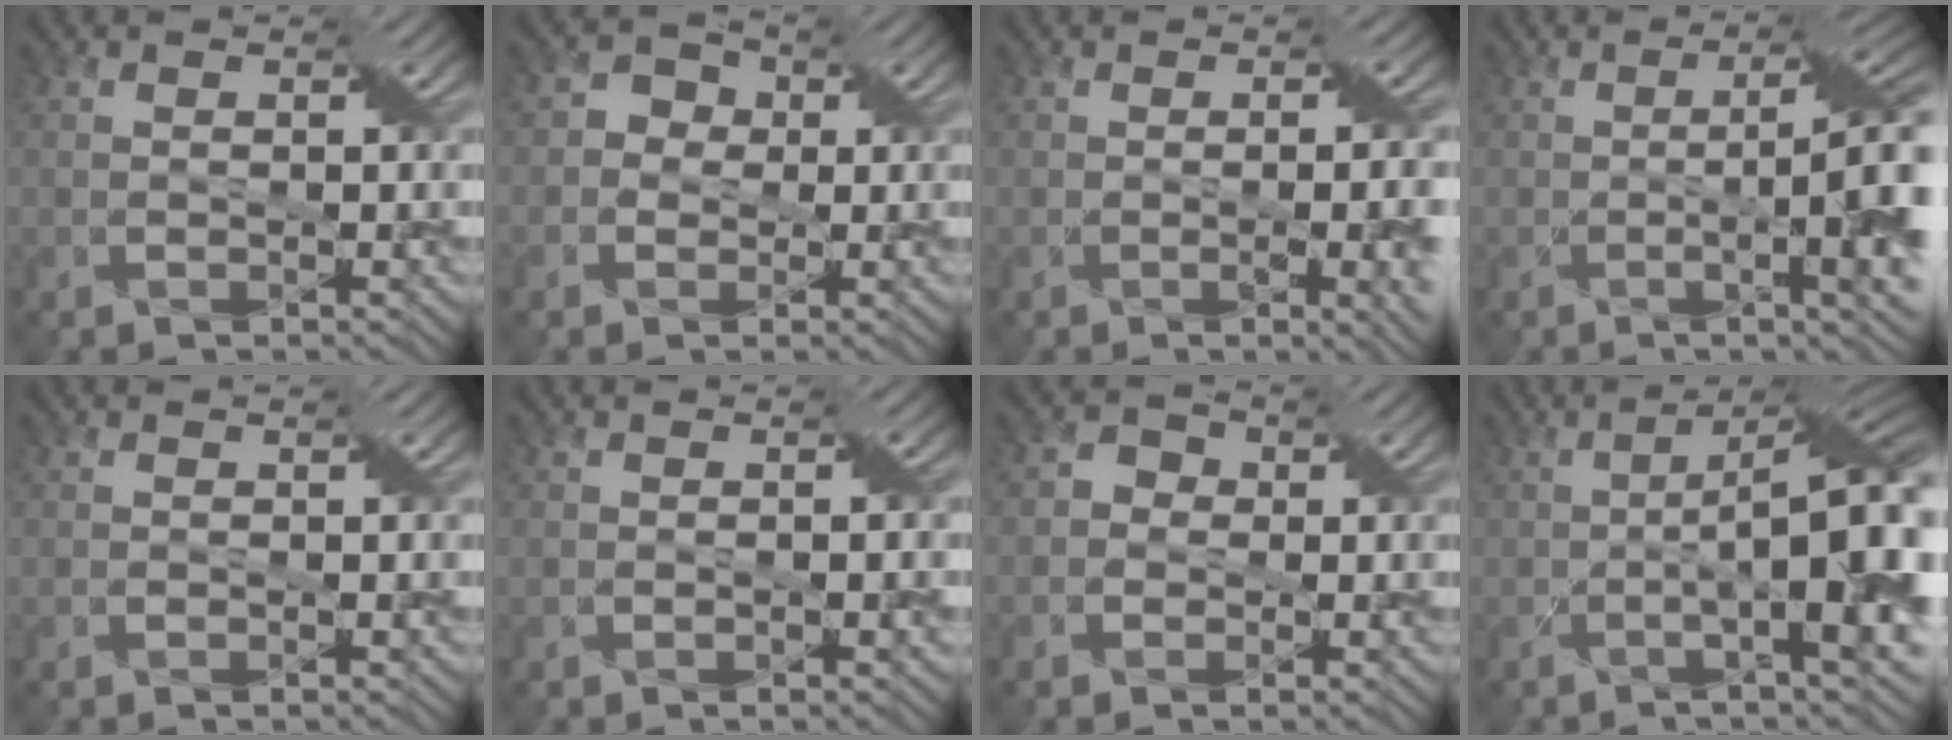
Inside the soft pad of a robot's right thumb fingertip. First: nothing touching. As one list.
[{"total": 2.5, "force": [-0.1, 2.4, 0.8], "torque": [-0.013, 0.009, -0.009]}, {"total": 6.3, "force": [-0.9, 2.1, 5.9], "torque": [-0.073, -0.004, -0.002]}, {"total": 12.0, "force": [-0.6, 3.6, 11.4], "torque": [-0.141, 0.007, -0.010]}, {"total": 0.0}, {"total": 1.4, "force": [0.0, 0.1, 1.4], "torque": [-0.023, 0.003, -0.001]}, {"total": 1.9, "force": [-0.3, 1.8, 0.5], "torque": [-0.010, 0.006, -0.010]}, {"total": 14.0, "force": [-1.6, 4.0, 13.3], "torque": [-0.186, -0.004, -0.022]}]